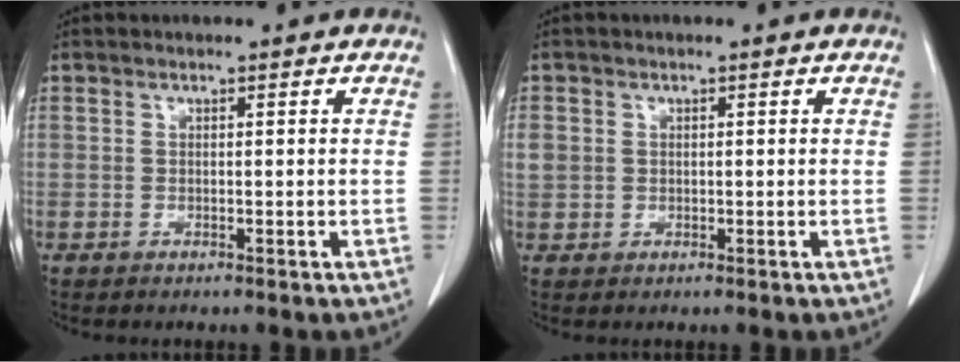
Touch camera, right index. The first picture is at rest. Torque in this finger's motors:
{"motor_torque": [0.45, 0.08, 0.13, 0.02]}